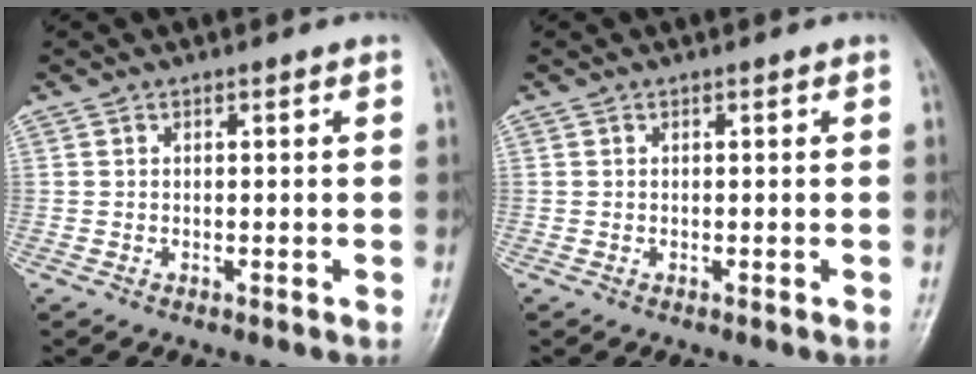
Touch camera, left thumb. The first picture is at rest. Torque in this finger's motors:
{"motor_torque": [0.00, 0.00, 0.01, -0.01, 0.00]}